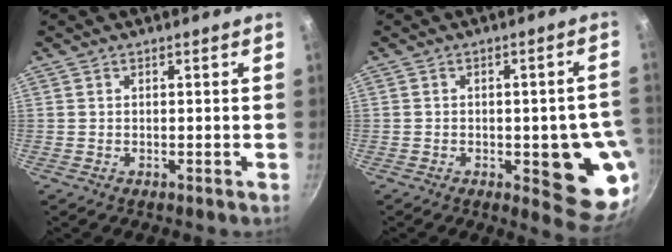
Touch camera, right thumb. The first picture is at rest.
{"total": 13.8, "force": [-3.0, 5.4, 12.3], "torque": [-0.091, 0.004, -0.034]}